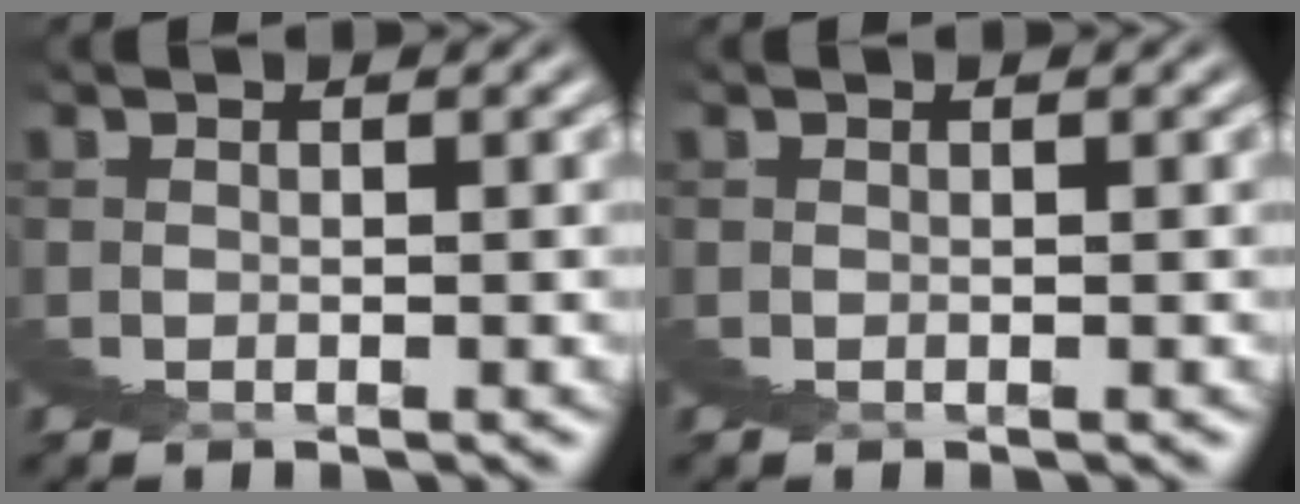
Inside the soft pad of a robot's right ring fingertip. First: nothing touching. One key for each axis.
{"total": 0.0}